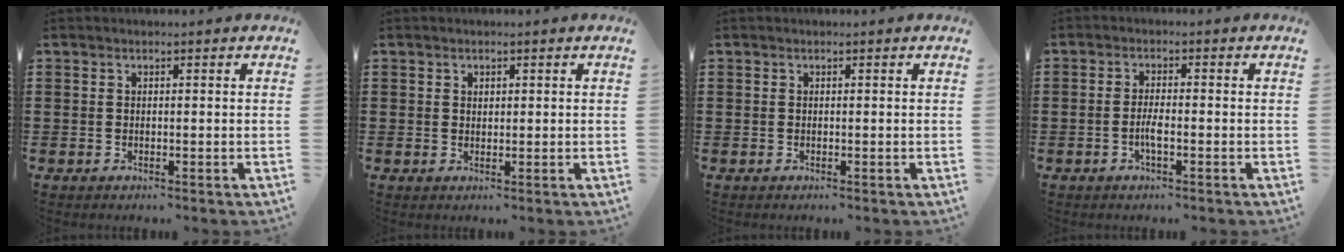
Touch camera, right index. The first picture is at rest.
{"total": 0.7, "force": [0.5, 0.5, 0.2], "torque": [-0.006, 0.003, 0.009]}
{"total": 0.0}
{"total": 2.7, "force": [-1.0, 0.6, 2.5], "torque": [-0.059, -0.003, -0.022]}